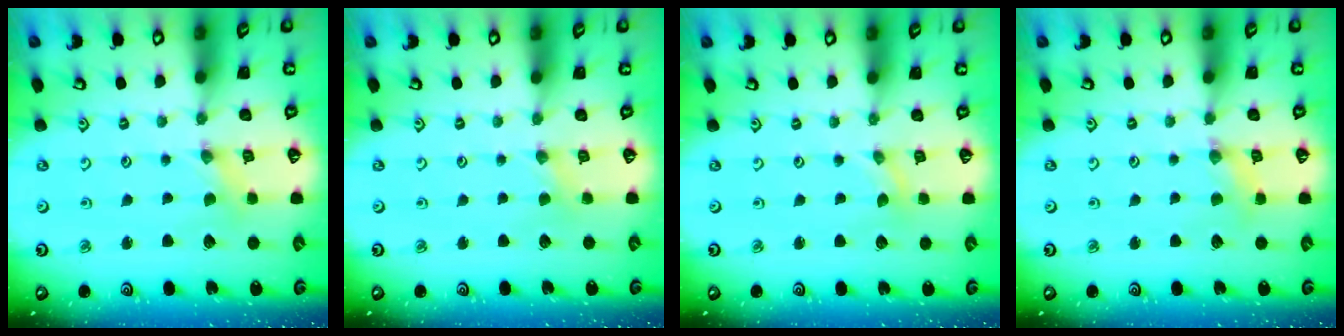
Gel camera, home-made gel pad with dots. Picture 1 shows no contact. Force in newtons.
{"total": 1.8, "press": 1.8, "slide": 0.2}
{"total": 0.0}
{"total": 2.8, "press": 2.8, "slide": 0.3}